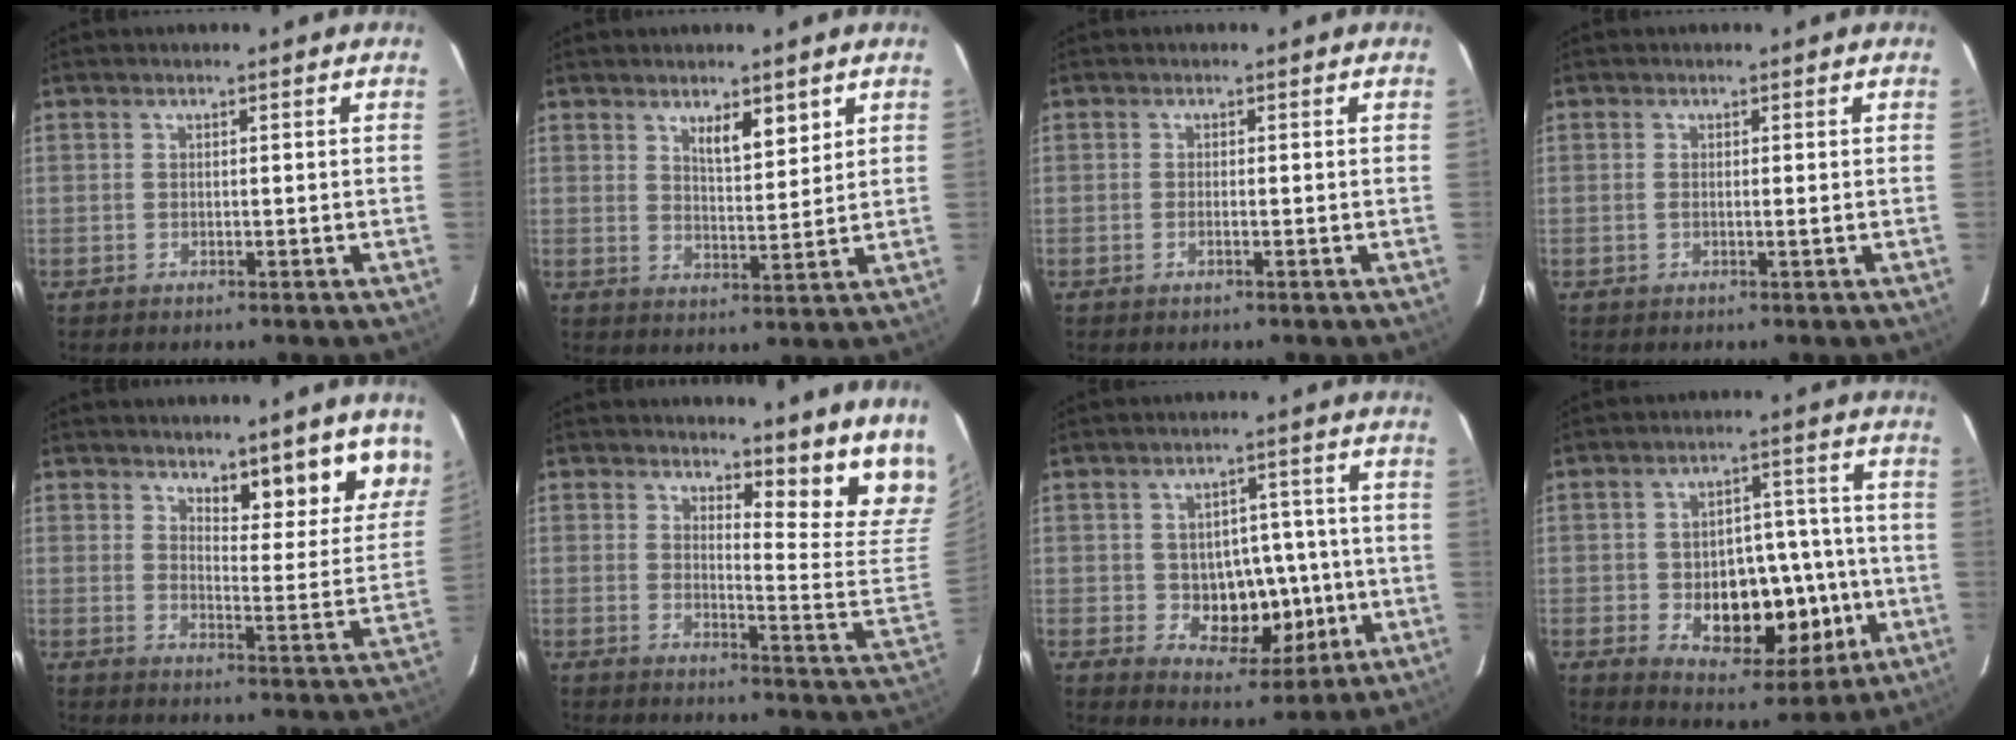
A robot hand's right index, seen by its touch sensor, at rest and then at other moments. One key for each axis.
{"total": 4.9, "fx": 3.1, "fy": 1.4, "fz": 3.5, "tx": -0.060, "ty": -0.004, "tz": 0.054}
{"total": 0.7, "fx": -0.3, "fy": 0.0, "fz": 0.7, "tx": -0.016, "ty": -0.001, "tz": -0.004}
{"total": 0.9, "fx": 0.0, "fy": 0.0, "fz": 0.9, "tx": -0.020, "ty": -0.001, "tz": -0.001}
{"total": 11.1, "fx": 8.8, "fy": 2.6, "fz": 6.3, "tx": -0.058, "ty": -0.022, "tz": 0.103}
{"total": 15.0, "fx": 14.3, "fy": 1.7, "fz": 4.4, "tx": -0.027, "ty": -0.117, "tz": 0.139}
{"total": 9.4, "fx": -1.4, "fy": 6.2, "fz": 7.0, "tx": -0.093, "ty": 0.016, "tz": -0.007}
{"total": 14.1, "fx": -3.1, "fy": 7.8, "fz": 11.3, "tx": -0.157, "ty": 0.021, "tz": -0.029}